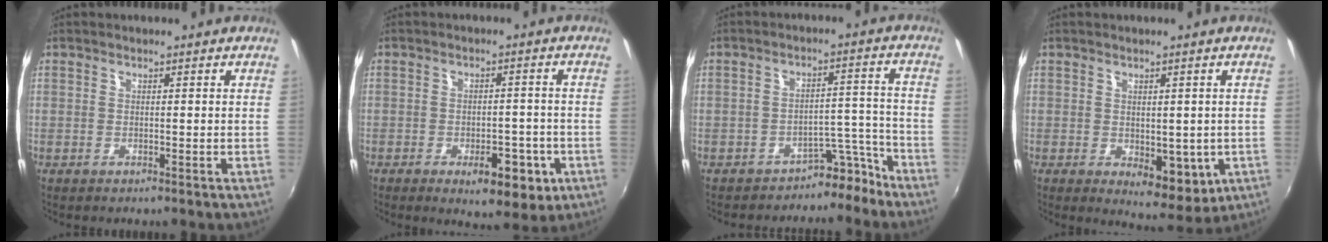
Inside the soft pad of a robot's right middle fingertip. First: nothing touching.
{"total": 8.6, "force": [-4.1, 4.2, 6.4], "torque": [-0.100, -0.006, -0.046]}
{"total": 6.6, "force": [-5.8, 2.9, 1.2], "torque": [-0.001, 0.037, -0.083]}
{"total": 6.9, "force": [-1.3, 4.2, 5.4], "torque": [-0.075, -0.019, -0.009]}